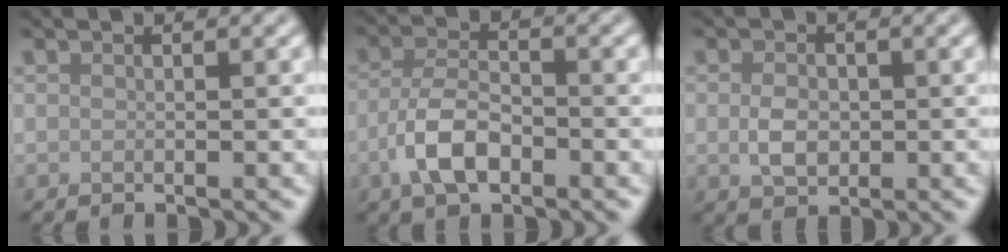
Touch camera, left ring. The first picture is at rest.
{"total": 4.6, "force": [-2.1, 2.2, 3.4], "torque": [-0.067, 0.005, -0.048]}
{"total": 2.4, "force": [-0.1, 1.7, 1.7], "torque": [-0.034, -0.001, -0.004]}